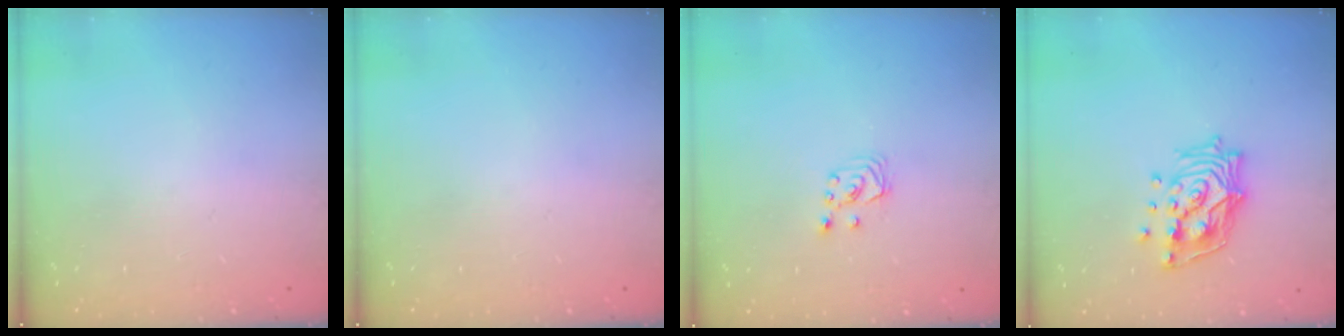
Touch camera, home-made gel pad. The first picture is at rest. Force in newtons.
{"total": 0.0}
{"total": 2.7, "press": 2.7, "slide": 0.3}
{"total": 14.1, "press": 14.0, "slide": 1.8}